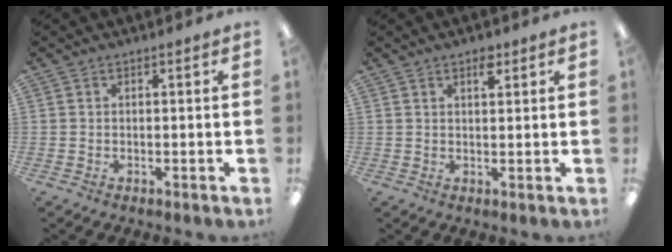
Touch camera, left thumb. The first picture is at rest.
{"total": 2.8, "force": [2.1, 1.1, 1.5], "torque": [-0.009, -0.009, 0.032]}